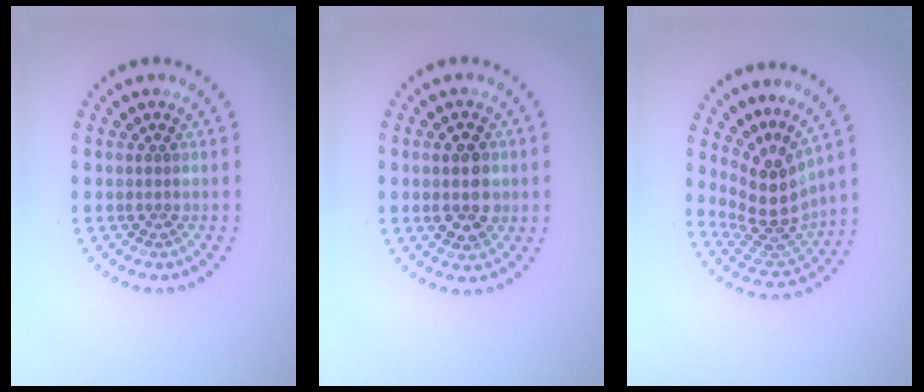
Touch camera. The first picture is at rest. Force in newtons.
{"total": 3.6, "press": 3.6, "slide": 0.2}
{"total": 4.6, "press": 3.3, "slide": 3.3}